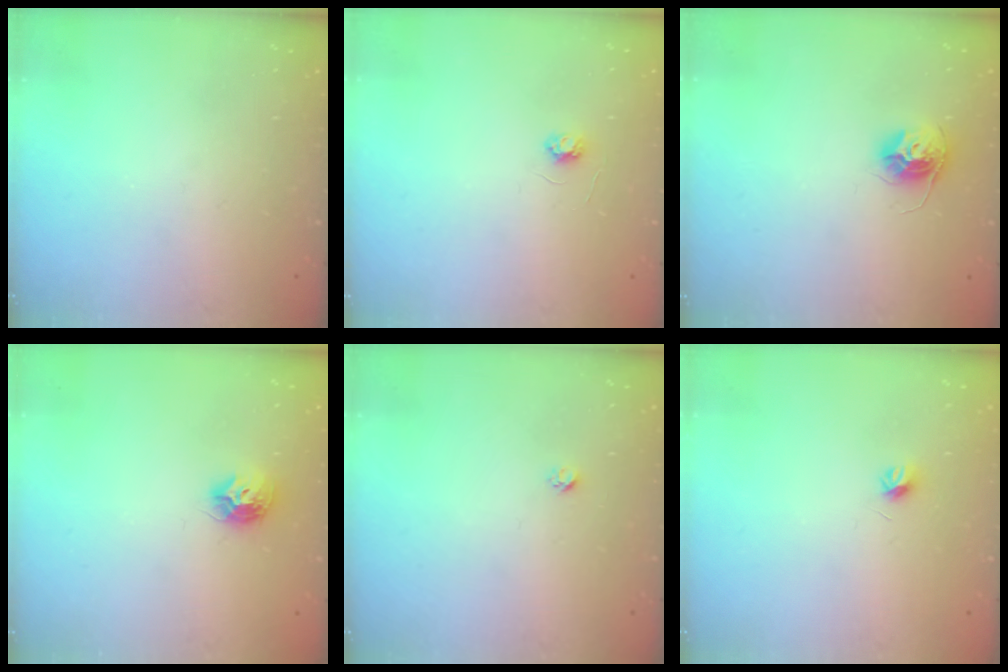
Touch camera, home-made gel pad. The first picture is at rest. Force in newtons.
{"total": 3.1, "press": 3.1, "slide": 0.4}
{"total": 10.8, "press": 10.8, "slide": 0.8}
{"total": 8.6, "press": 8.5, "slide": 0.1}
{"total": 1.9, "press": 1.9, "slide": 0.1}
{"total": 4.0, "press": 3.9, "slide": 0.9}